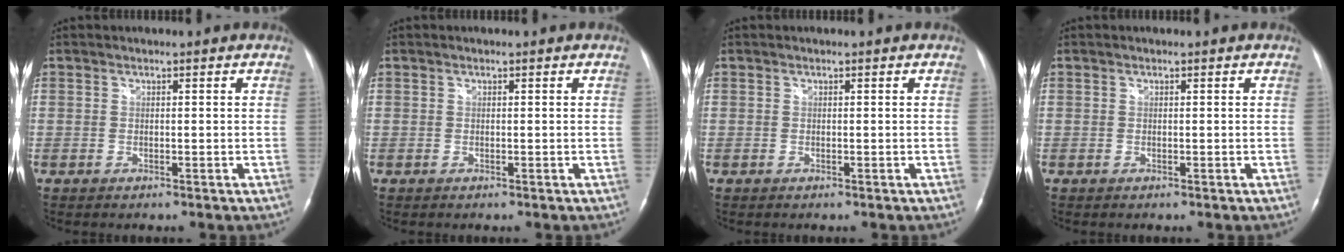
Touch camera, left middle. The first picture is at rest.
{"total": 0.0}
{"total": 0.0}
{"total": 0.0}